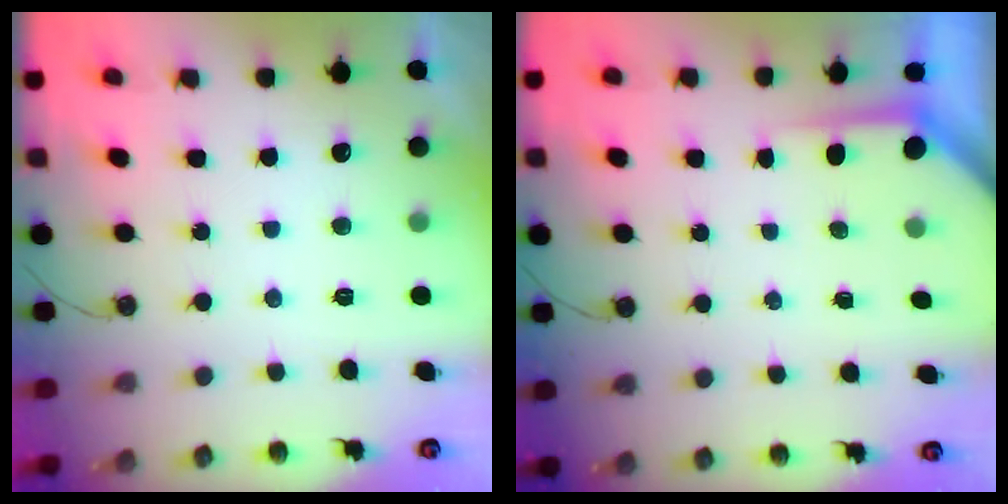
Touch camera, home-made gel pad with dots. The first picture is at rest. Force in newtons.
{"total": 3.5, "press": 3.5, "slide": 0.4}